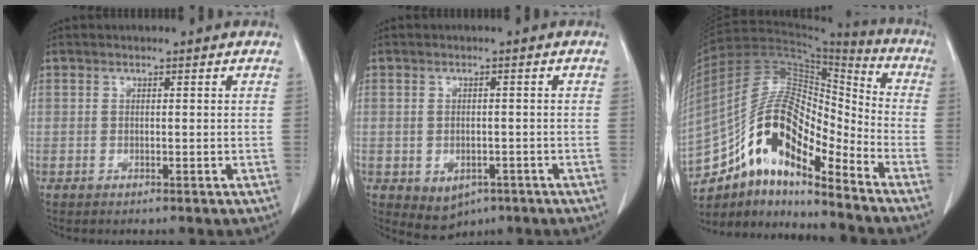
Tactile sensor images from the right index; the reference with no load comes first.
{"total": 4.5, "force": [-2.1, 3.4, 2.1], "torque": [-0.026, -0.002, -0.013]}
{"total": 15.9, "force": [-10.3, 5.0, 11.0], "torque": [-0.195, 0.048, -0.177]}